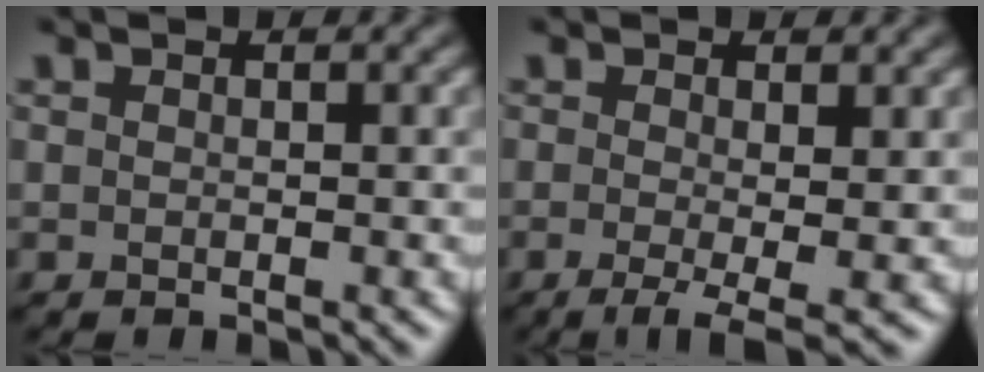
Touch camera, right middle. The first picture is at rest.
{"total": 3.7, "force": [-0.9, 0.8, 3.5], "torque": [-0.065, -0.011, -0.016]}